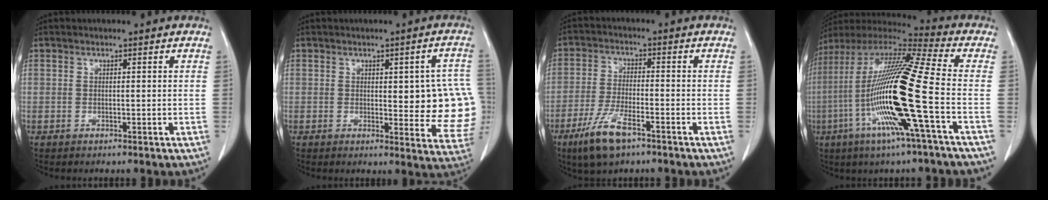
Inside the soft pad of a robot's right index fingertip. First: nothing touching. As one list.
[{"total": 12.2, "force": [0.4, 4.0, 11.5], "torque": [-0.107, 0.005, 0.006]}, {"total": 8.2, "force": [-5.1, 2.0, 6.1], "torque": [-0.126, -0.013, -0.093]}, {"total": 21.8, "force": [-5.1, -0.4, 21.2], "torque": [-0.434, -0.022, -0.114]}]